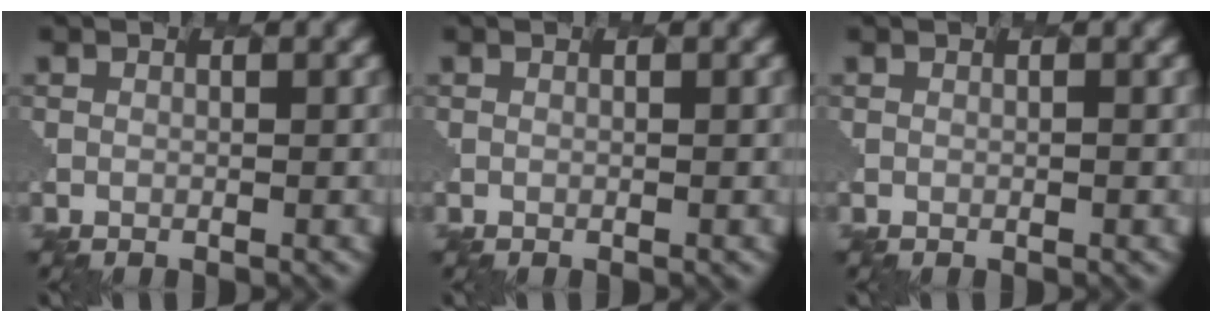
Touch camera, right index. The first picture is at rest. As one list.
[{"total": 0.0}, {"total": 0.0}]